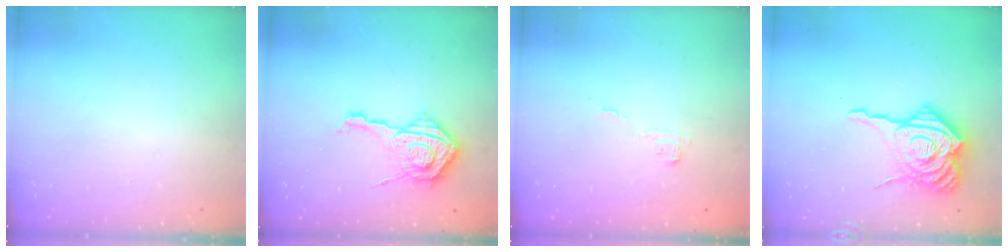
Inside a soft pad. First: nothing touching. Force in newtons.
{"total": 13.6, "press": 13.5, "slide": 1.4}
{"total": 3.8, "press": 3.6, "slide": 1.1}
{"total": 20.1, "press": 20.0, "slide": 2.1}